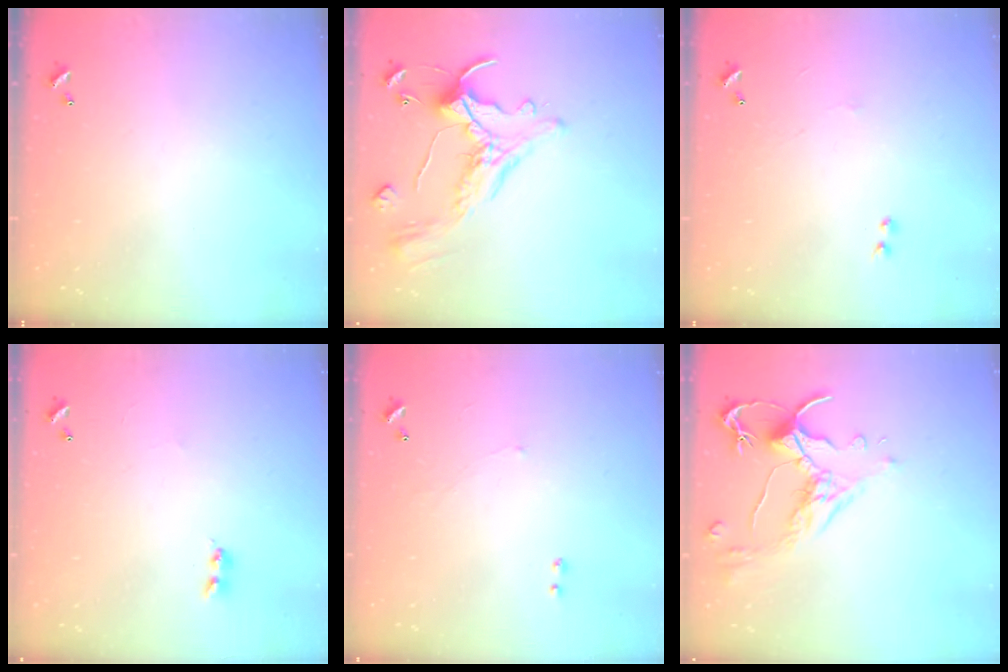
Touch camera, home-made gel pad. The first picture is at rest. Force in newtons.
{"total": 2.5, "press": 2.2, "slide": 1.2}
{"total": 0.9, "press": 0.8, "slide": 0.5}
{"total": 2.2, "press": 2.1, "slide": 0.6}
{"total": 1.2, "press": 1.0, "slide": 0.6}
{"total": 2.5, "press": 2.1, "slide": 1.4}